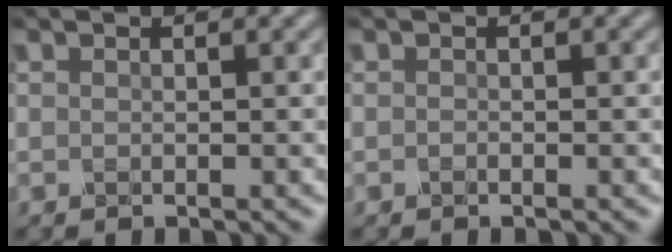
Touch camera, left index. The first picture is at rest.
{"total": 0.0}